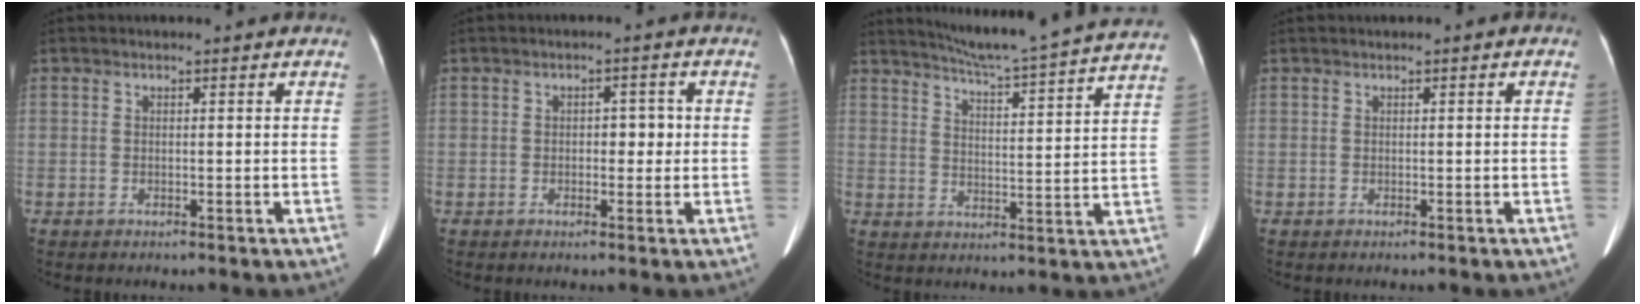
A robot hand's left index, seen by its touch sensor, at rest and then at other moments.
{"total": 2.8, "force": [0.0, 1.6, 2.3], "torque": [-0.027, 0.010, 0.001]}
{"total": 20.8, "force": [19.1, -1.4, 8.2], "torque": [-0.139, -0.045, 0.244]}
{"total": 0.5, "force": [0.2, 0.2, 0.5], "torque": [-0.008, 0.005, 0.002]}